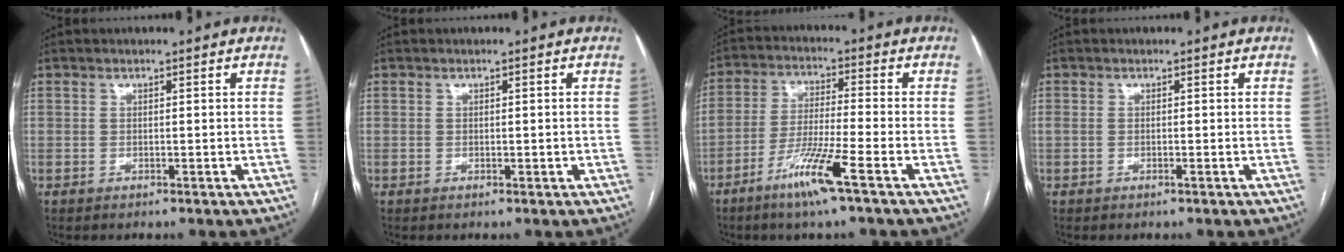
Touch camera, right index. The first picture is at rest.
{"total": 0.6, "force": [-0.1, 0.3, 0.5], "torque": [-0.010, -0.001, 0.001]}
{"total": 9.0, "force": [-5.2, -0.4, 7.4], "torque": [-0.147, -0.015, -0.102]}
{"total": 0.7, "force": [-0.3, 0.1, 0.6], "torque": [-0.012, -0.001, -0.005]}